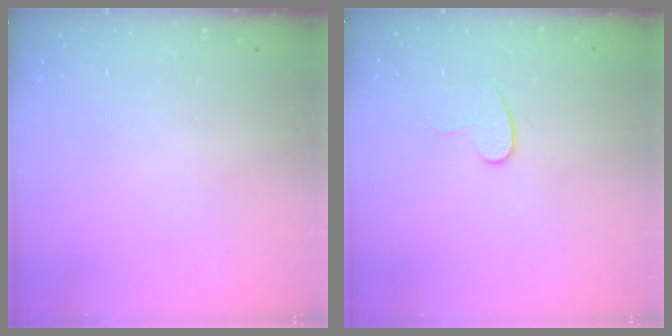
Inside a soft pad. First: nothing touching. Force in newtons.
{"total": 7.7, "press": 7.6, "slide": 0.5}